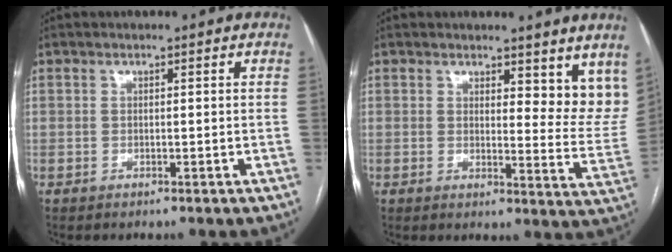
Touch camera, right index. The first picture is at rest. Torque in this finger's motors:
{"motor_torque": [0.05, 0.27, -0.01, 0.00]}